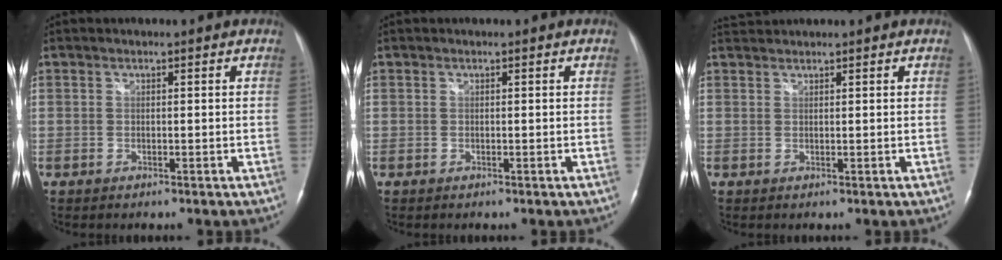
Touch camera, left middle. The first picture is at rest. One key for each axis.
{"total": 0.0}
{"total": 1.9, "fx": 1.9, "fy": -0.2, "fz": 0.0, "tx": -0.007, "ty": 0.014, "tz": 0.043}